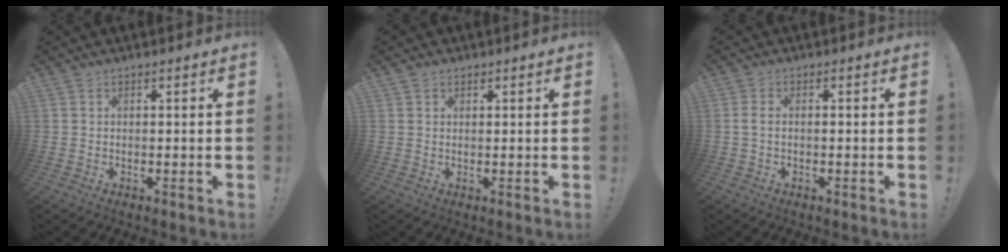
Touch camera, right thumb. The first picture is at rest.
{"total": 1.4, "force": [1.1, 0.9, 0.0], "torque": [0.004, 0.000, 0.019]}
{"total": 1.7, "force": [0.0, 0.8, 1.5], "torque": [-0.037, 0.008, 0.001]}